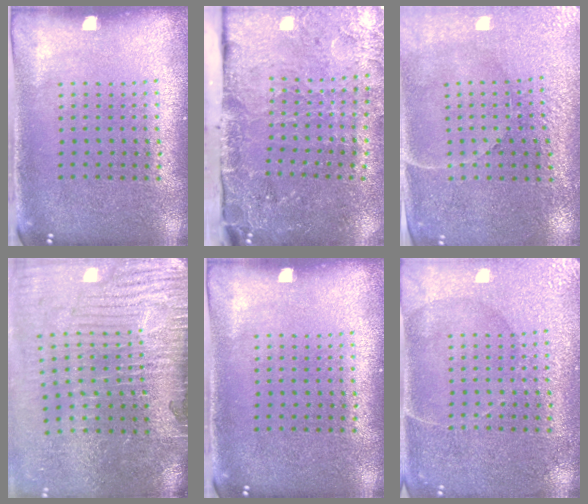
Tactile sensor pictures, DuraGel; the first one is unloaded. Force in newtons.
{"total": 3.7, "press": 3.4, "slide": 1.5}
{"total": 3.3, "press": 3.2, "slide": 0.8}
{"total": 5.4, "press": 4.4, "slide": 3.1}
{"total": 0.0}
{"total": 4.3, "press": 4.3, "slide": 0.6}